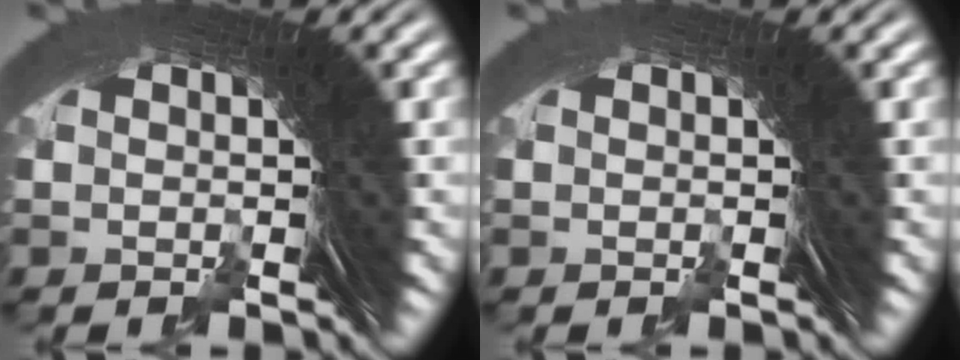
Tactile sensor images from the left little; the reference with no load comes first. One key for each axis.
{"total": 0.0}